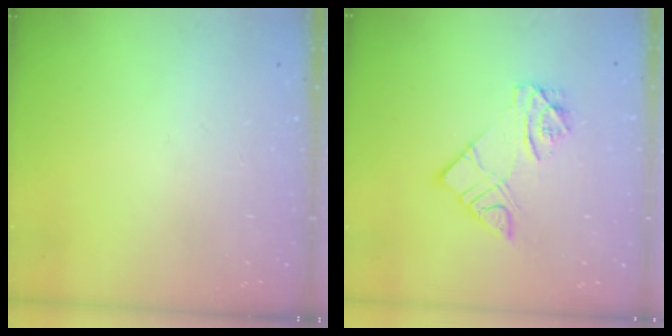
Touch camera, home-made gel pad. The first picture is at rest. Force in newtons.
{"total": 10.9, "press": 10.8, "slide": 0.9}